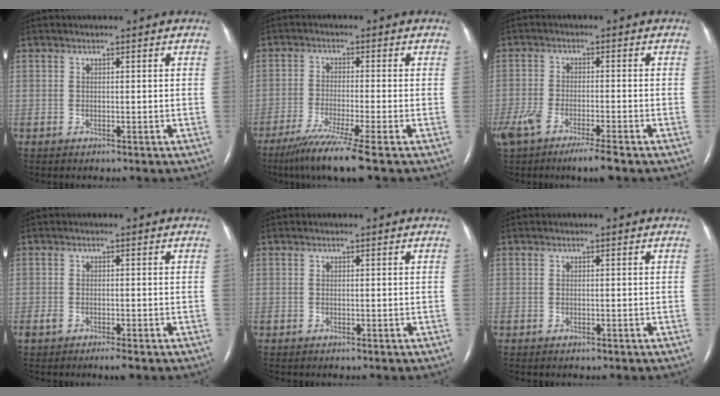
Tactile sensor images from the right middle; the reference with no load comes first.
{"total": 8.4, "force": [-5.9, -1.4, 5.7], "torque": [-0.099, -0.030, -0.104]}
{"total": 8.4, "force": [-5.8, 1.1, 6.0], "torque": [-0.113, -0.015, -0.099]}
{"total": 2.5, "force": [-1.6, 0.5, 1.8], "torque": [-0.038, -0.006, -0.028]}
{"total": 0.0}
{"total": 0.0}